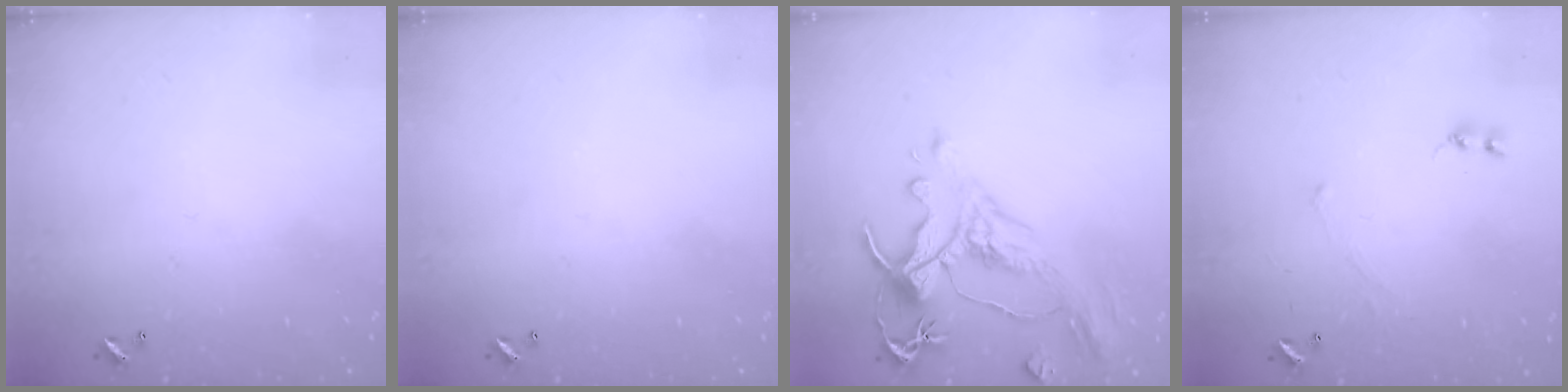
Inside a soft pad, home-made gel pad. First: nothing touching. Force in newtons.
{"total": 0.0}
{"total": 1.6, "press": 0.8, "slide": 1.4}
{"total": 0.7, "press": 0.4, "slide": 0.5}